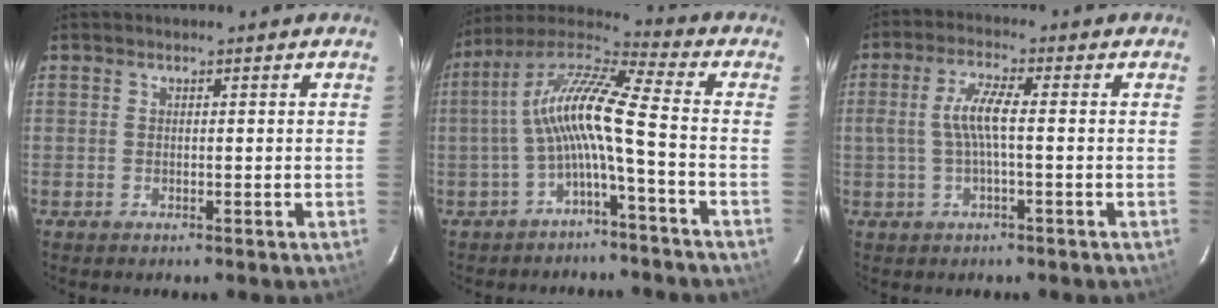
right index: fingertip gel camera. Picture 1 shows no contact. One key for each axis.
{"total": 11.4, "fx": -2.7, "fy": 0.4, "fz": 11.1, "tx": -0.227, "ty": 0.021, "tz": -0.058}
{"total": 5.3, "fx": -0.5, "fy": 0.6, "fz": 5.3, "tx": -0.107, "ty": 0.004, "tz": -0.006}